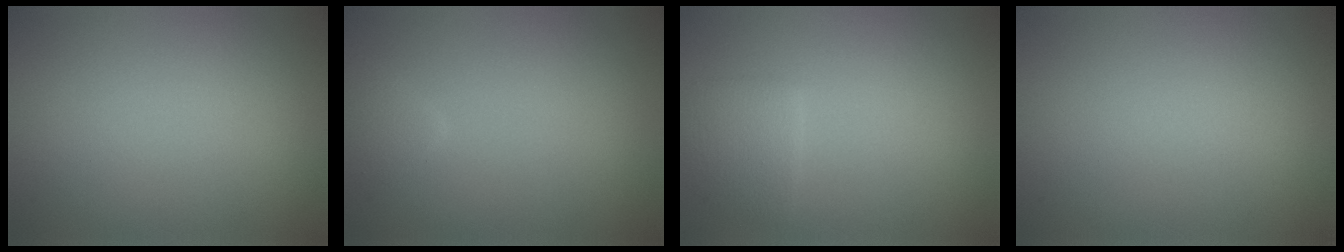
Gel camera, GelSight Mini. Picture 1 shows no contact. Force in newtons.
{"total": 1.1, "press": 1.1, "slide": 0.1}
{"total": 2.0, "press": 2.0, "slide": 0.1}
{"total": 0.0}